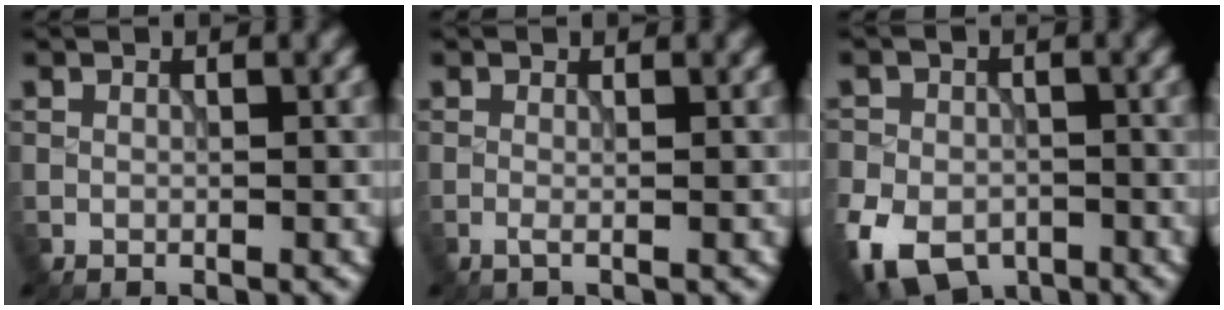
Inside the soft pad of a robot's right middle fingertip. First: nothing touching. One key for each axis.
{"total": 0.6, "fx": -0.2, "fy": -0.1, "fz": 0.5, "tx": -0.011, "ty": -0.004, "tz": -0.004}
{"total": 10.0, "fx": -5.0, "fy": 7.1, "fz": 5.0, "tx": -0.102, "ty": -0.041, "tz": -0.091}